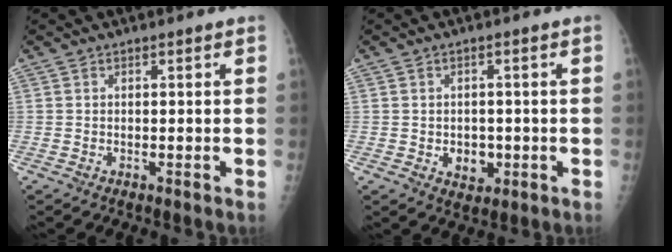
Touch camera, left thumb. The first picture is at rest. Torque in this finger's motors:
{"motor_torque": [-0.21, 0.23, 0.16, -0.12, 0.01]}